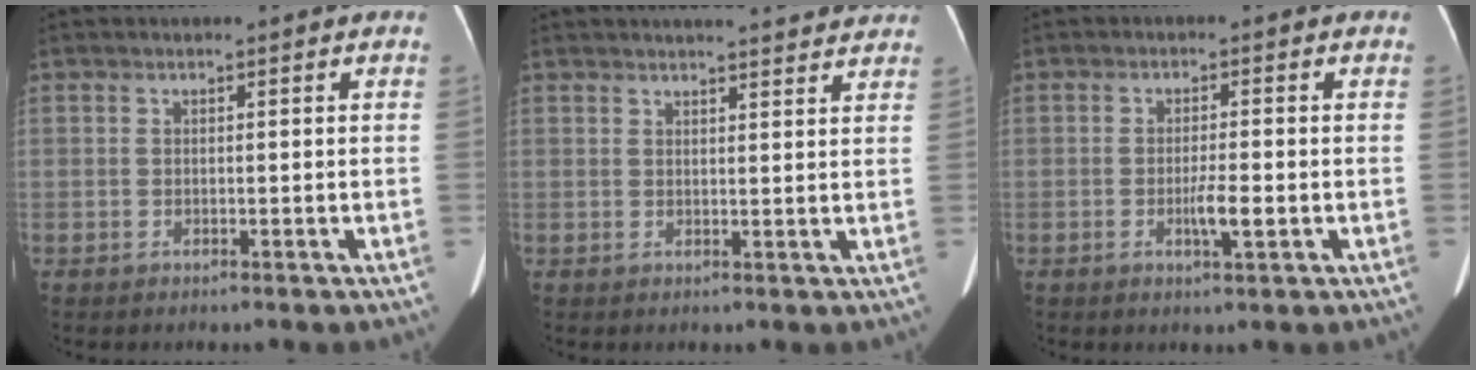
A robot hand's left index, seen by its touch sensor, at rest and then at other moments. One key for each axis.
{"total": 12.4, "fx": 11.5, "fy": 2.0, "fz": 4.2, "tx": -0.045, "ty": 0.015, "tz": 0.128}
{"total": 3.1, "fx": -0.9, "fy": 0.2, "fz": 2.9, "tx": -0.055, "ty": -0.005, "tz": -0.014}